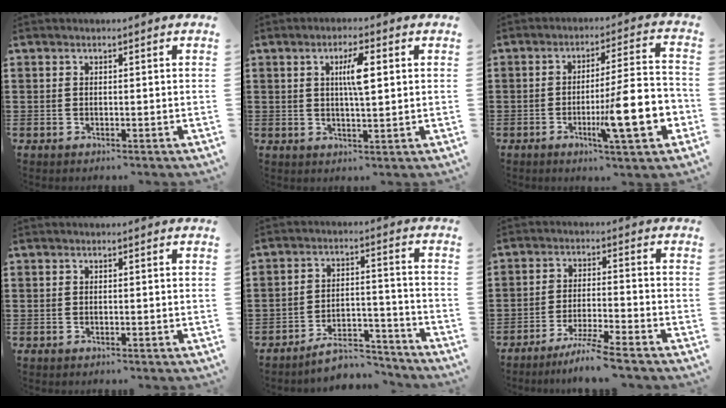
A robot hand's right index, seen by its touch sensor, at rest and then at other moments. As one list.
[{"total": 5.0, "force": [1.1, 1.2, 4.8], "torque": [-0.088, 0.005, 0.013]}, {"total": 14.0, "force": [-4.1, 2.4, 13.2], "torque": [-0.207, -0.005, -0.065]}, {"total": 0.0}, {"total": 6.8, "force": [-6.2, 1.8, 2.1], "torque": [-0.032, 0.017, -0.117]}, {"total": 5.7, "force": [-5.0, -0.7, 2.6], "torque": [-0.055, -0.018, -0.097]}]